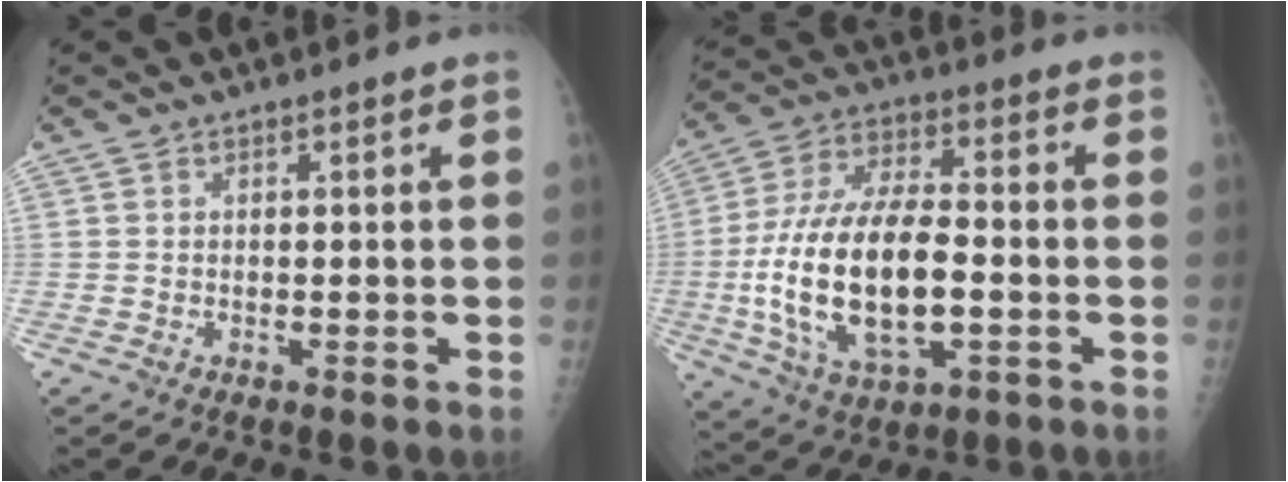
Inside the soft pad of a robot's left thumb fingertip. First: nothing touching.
{"total": 21.0, "force": [-3.3, 9.7, 18.3], "torque": [-0.359, 0.016, -0.051]}